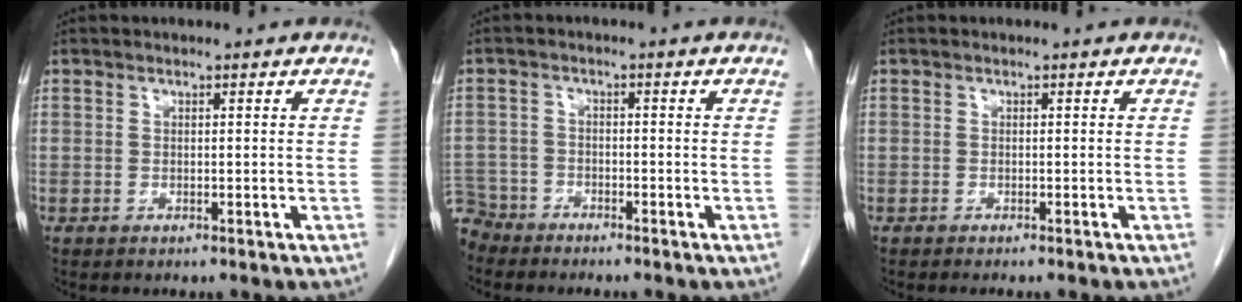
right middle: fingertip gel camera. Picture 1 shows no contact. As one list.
[{"total": 4.9, "force": [-4.6, 1.6, -0.6], "torque": [0.018, -0.006, -0.093]}, {"total": 2.1, "force": [-1.9, -0.2, 1.0], "torque": [-0.011, 0.002, -0.023]}]